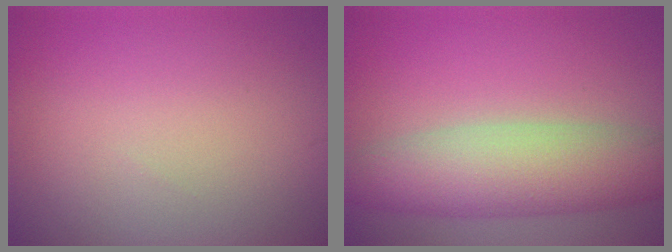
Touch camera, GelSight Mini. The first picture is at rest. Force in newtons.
{"total": 6.9, "press": 6.9, "slide": 0.4}